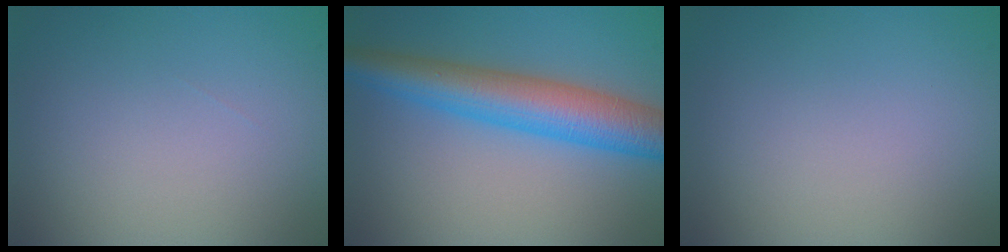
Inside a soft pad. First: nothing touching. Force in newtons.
{"total": 7.1, "press": 7.1, "slide": 0.0}
{"total": 0.0}